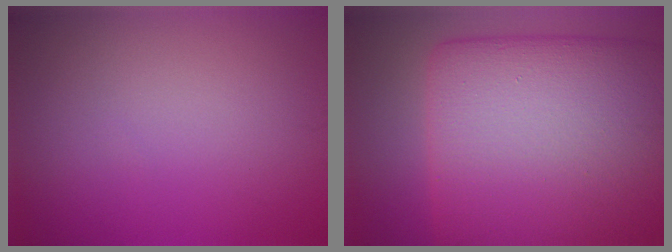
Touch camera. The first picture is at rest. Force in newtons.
{"total": 22.3, "press": 22.3, "slide": 0.8}